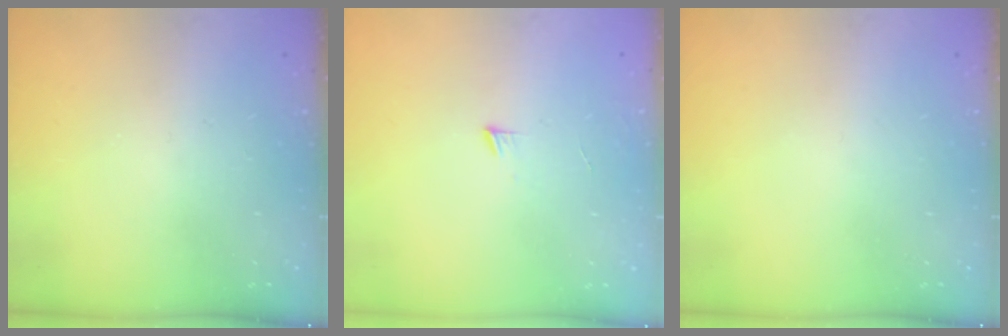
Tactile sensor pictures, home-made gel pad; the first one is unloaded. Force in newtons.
{"total": 4.3, "press": 4.2, "slide": 0.4}
{"total": 0.0}